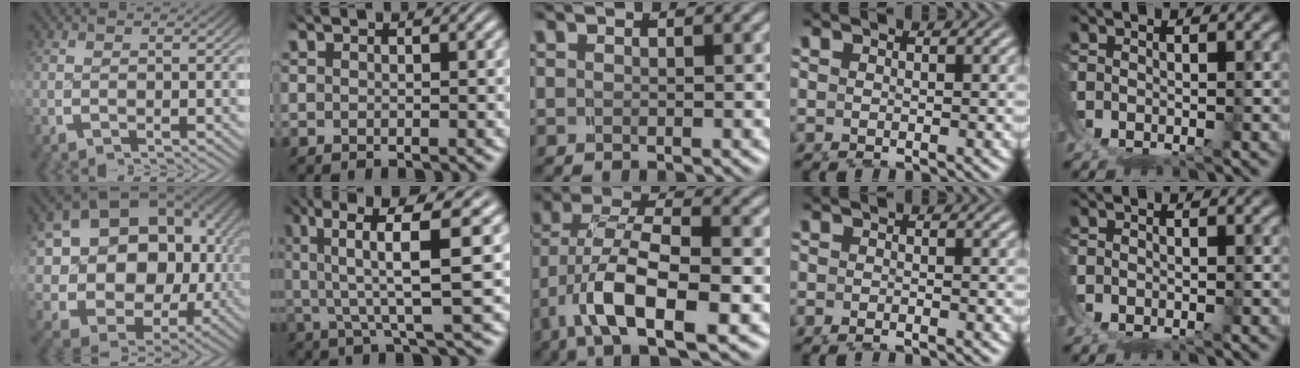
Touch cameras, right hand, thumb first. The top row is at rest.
{"thumb": {"total": 16.6, "force": [0.2, 13.0, 10.4], "torque": [-0.236, -0.064, 0.023]}, "index": {"total": 8.8, "force": [3.8, 1.9, 7.7], "torque": [-0.116, 0.015, 0.053]}, "middle": {"total": 6.8, "force": [-1.9, 2.9, 5.8], "torque": [-0.126, -0.024, -0.022]}, "ring": {"total": 1.3, "force": [-1.3, -0.2, -0.1], "torque": [0.006, -0.002, -0.023]}}